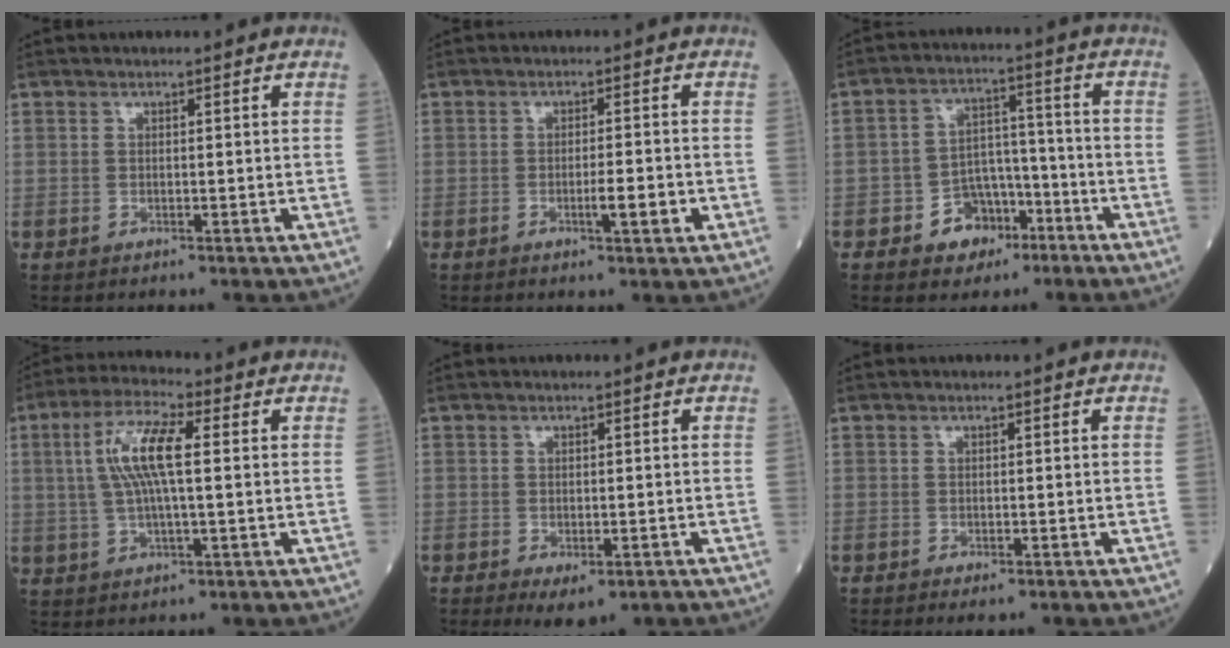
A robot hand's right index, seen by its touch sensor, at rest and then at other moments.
{"total": 3.3, "force": [-1.1, 0.2, 3.1], "torque": [-0.050, -0.001, -0.014]}
{"total": 7.0, "force": [-3.8, 5.0, 3.0], "torque": [-0.047, 0.021, -0.055]}
{"total": 8.7, "force": [1.5, 1.4, 8.5], "torque": [-0.177, 0.013, 0.030]}
{"total": 3.8, "force": [-2.1, 1.5, 2.8], "torque": [-0.040, -0.006, -0.021]}
{"total": 1.3, "force": [-0.9, 0.3, 0.9], "torque": [-0.010, -0.003, -0.008]}